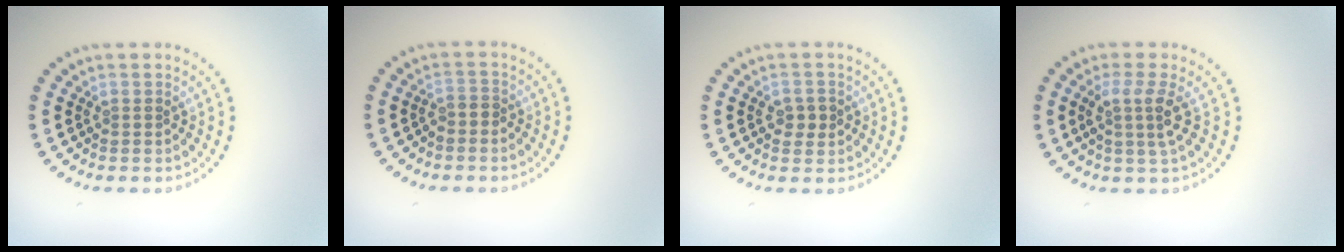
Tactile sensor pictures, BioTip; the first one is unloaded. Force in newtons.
{"total": 0.8, "press": 0.5, "slide": 0.6}
{"total": 1.9, "press": 1.9, "slide": 0.3}
{"total": 2.6, "press": 2.0, "slide": 1.7}